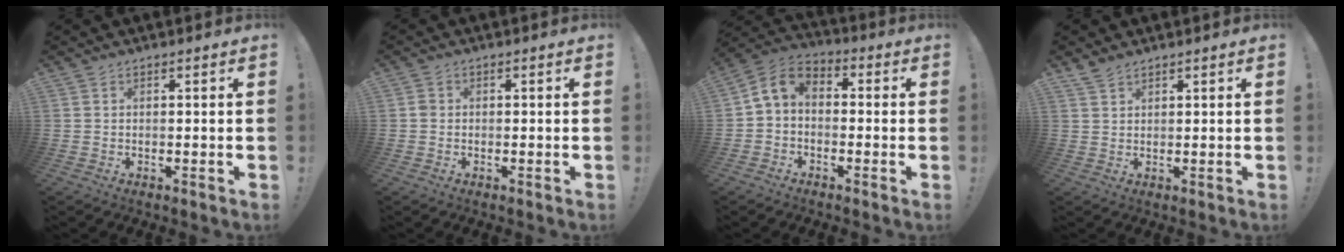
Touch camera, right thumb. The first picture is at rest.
{"total": 1.1, "force": [-0.2, 0.9, 0.5], "torque": [-0.012, 0.005, -0.001]}
{"total": 7.0, "force": [-0.7, 5.3, 4.5], "torque": [-0.090, 0.015, -0.009]}
{"total": 2.8, "force": [2.4, 0.9, 1.0], "torque": [-0.019, -0.014, 0.046]}